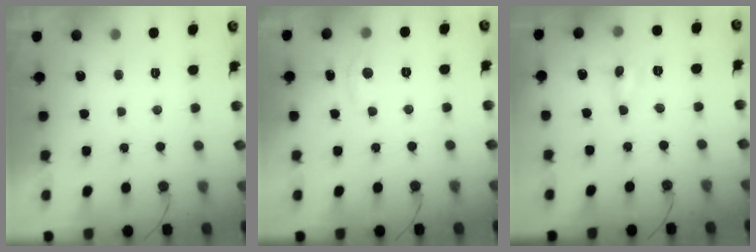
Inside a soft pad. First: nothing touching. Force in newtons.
{"total": 3.3, "press": 3.2, "slide": 0.4}
{"total": 0.0}